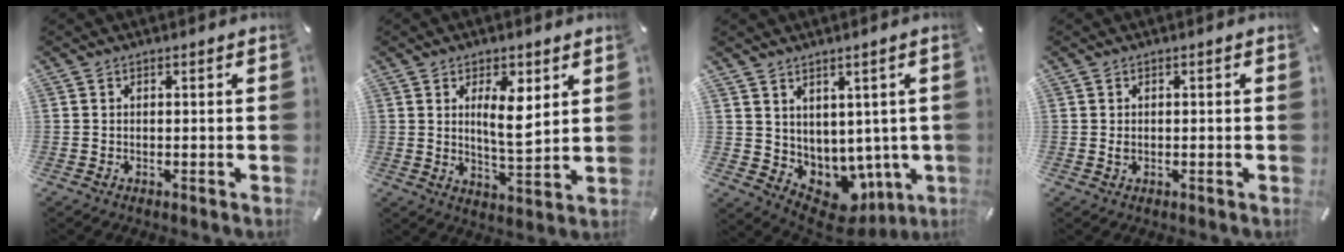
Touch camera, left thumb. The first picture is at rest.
{"total": 8.1, "force": [2.9, 3.3, 6.9], "torque": [-0.109, -0.011, 0.045]}
{"total": 5.3, "force": [1.7, 5.0, 0.8], "torque": [-0.012, -0.037, 0.045]}
{"total": 0.9, "force": [-0.1, 0.6, 0.7], "torque": [-0.014, 0.001, -0.002]}